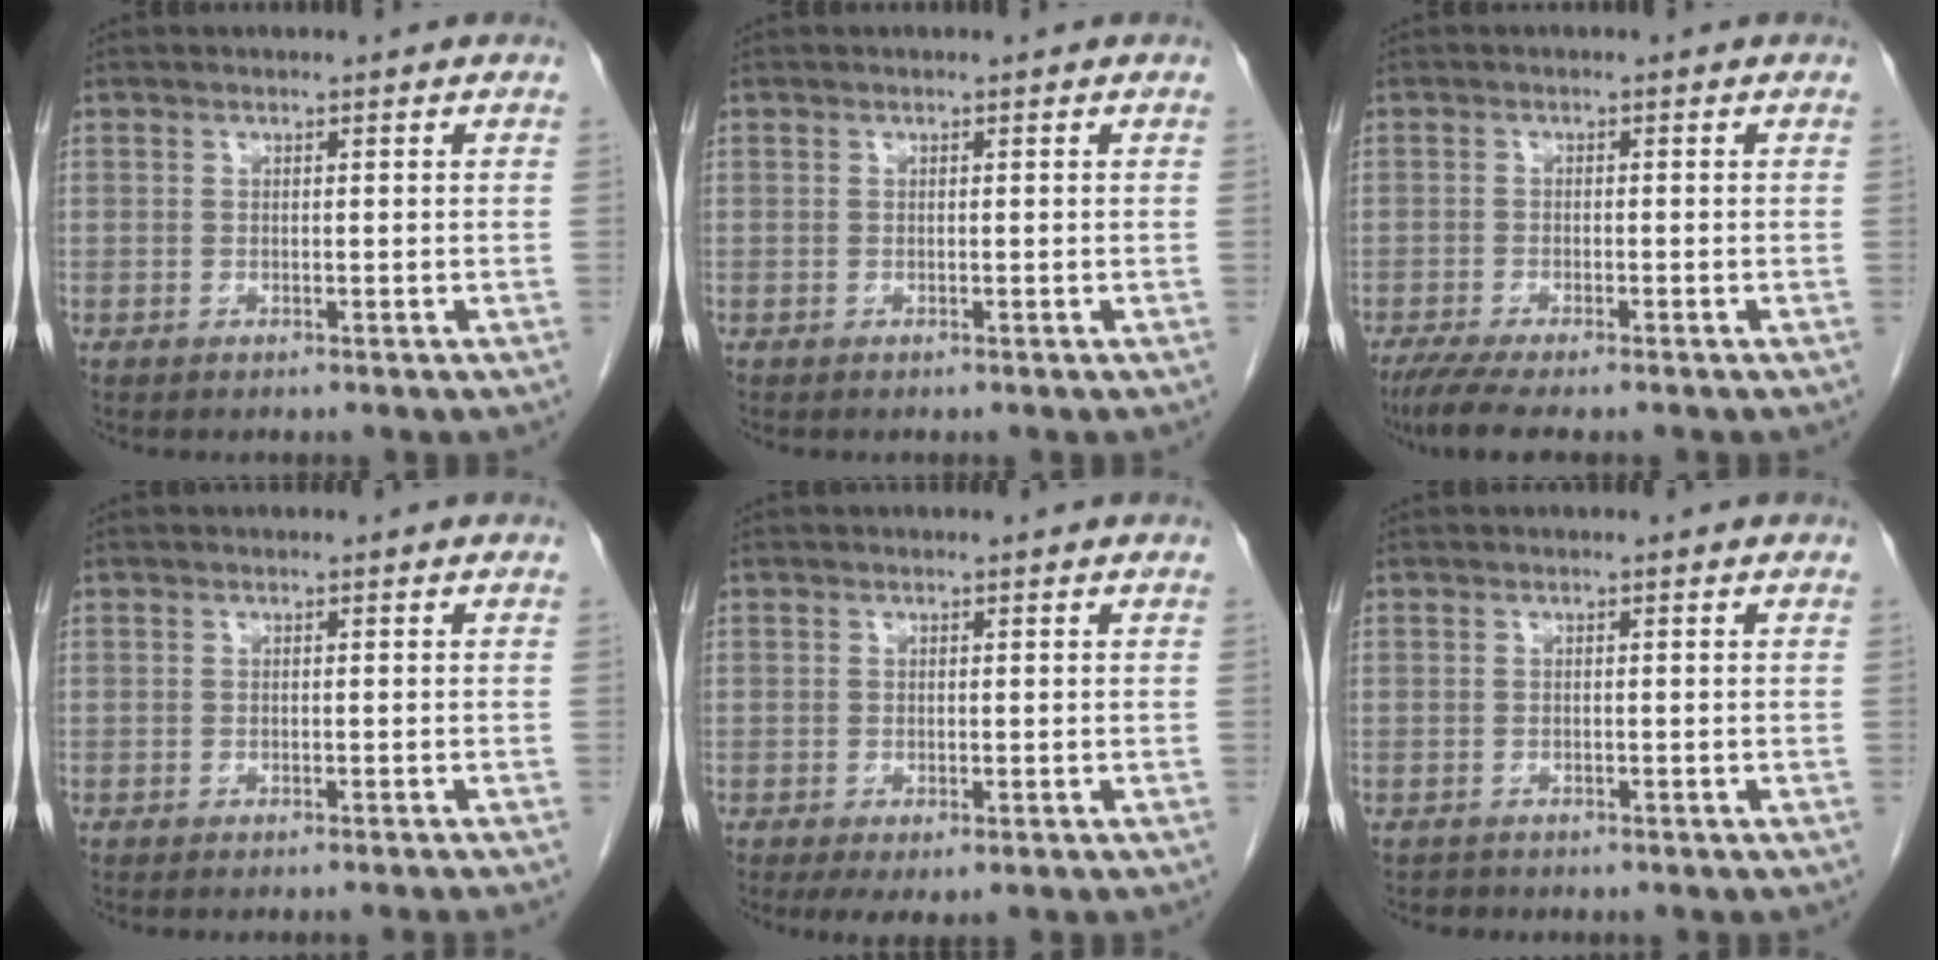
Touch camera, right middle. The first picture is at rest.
{"total": 0.0}
{"total": 6.0, "force": [-4.7, 0.6, 3.6], "torque": [-0.062, -0.015, -0.076]}
{"total": 3.7, "force": [-3.3, -0.7, 1.5], "torque": [-0.013, 0.001, -0.040]}
{"total": 3.0, "force": [-1.7, 1.1, 2.1], "torque": [-0.036, -0.009, -0.020]}
{"total": 0.7, "force": [-0.6, 0.3, -0.2], "torque": [-0.007, -0.001, -0.014]}